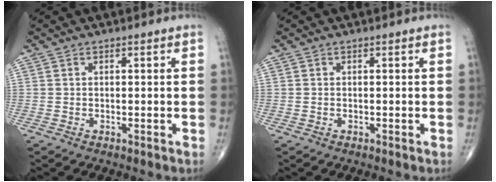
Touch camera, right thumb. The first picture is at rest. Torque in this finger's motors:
{"motor_torque": [-0.37, -0.22, -0.33, -0.19, -0.04]}